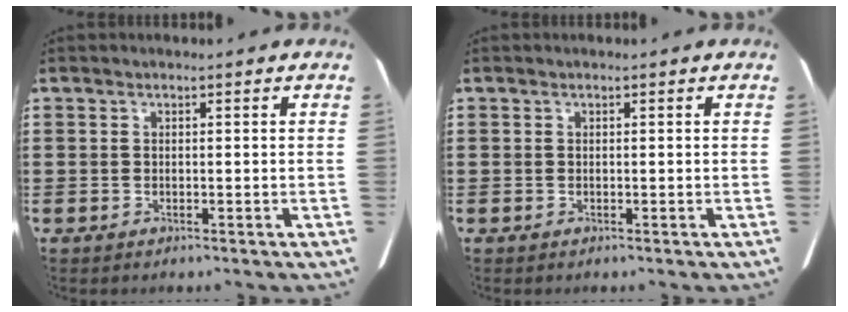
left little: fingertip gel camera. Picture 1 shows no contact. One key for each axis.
{"total": 0.0}